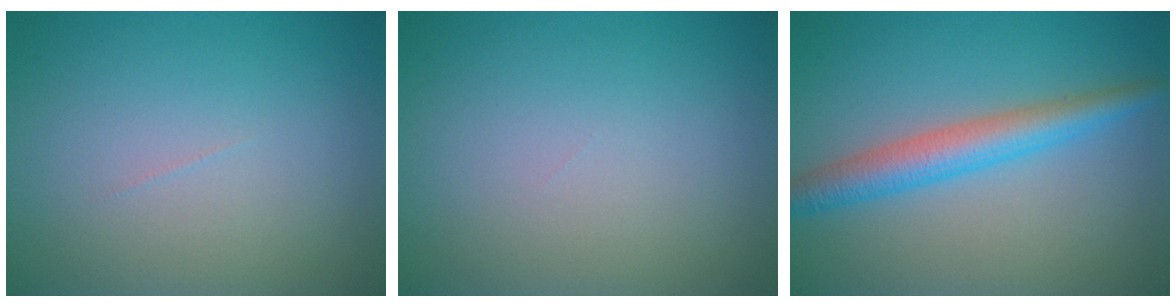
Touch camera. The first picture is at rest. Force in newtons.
{"total": 0.0}
{"total": 4.2, "press": 4.2, "slide": 0.1}